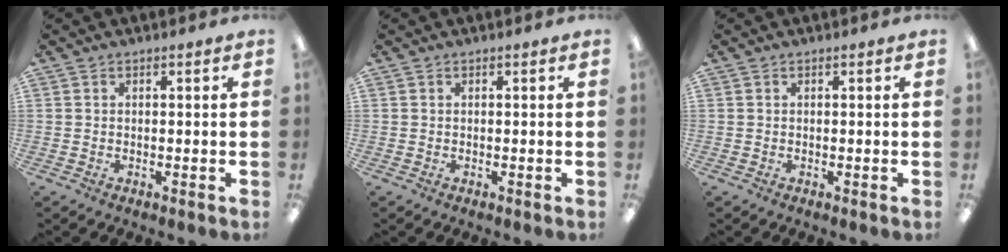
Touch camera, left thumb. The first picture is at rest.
{"total": 0.0}
{"total": 0.0}